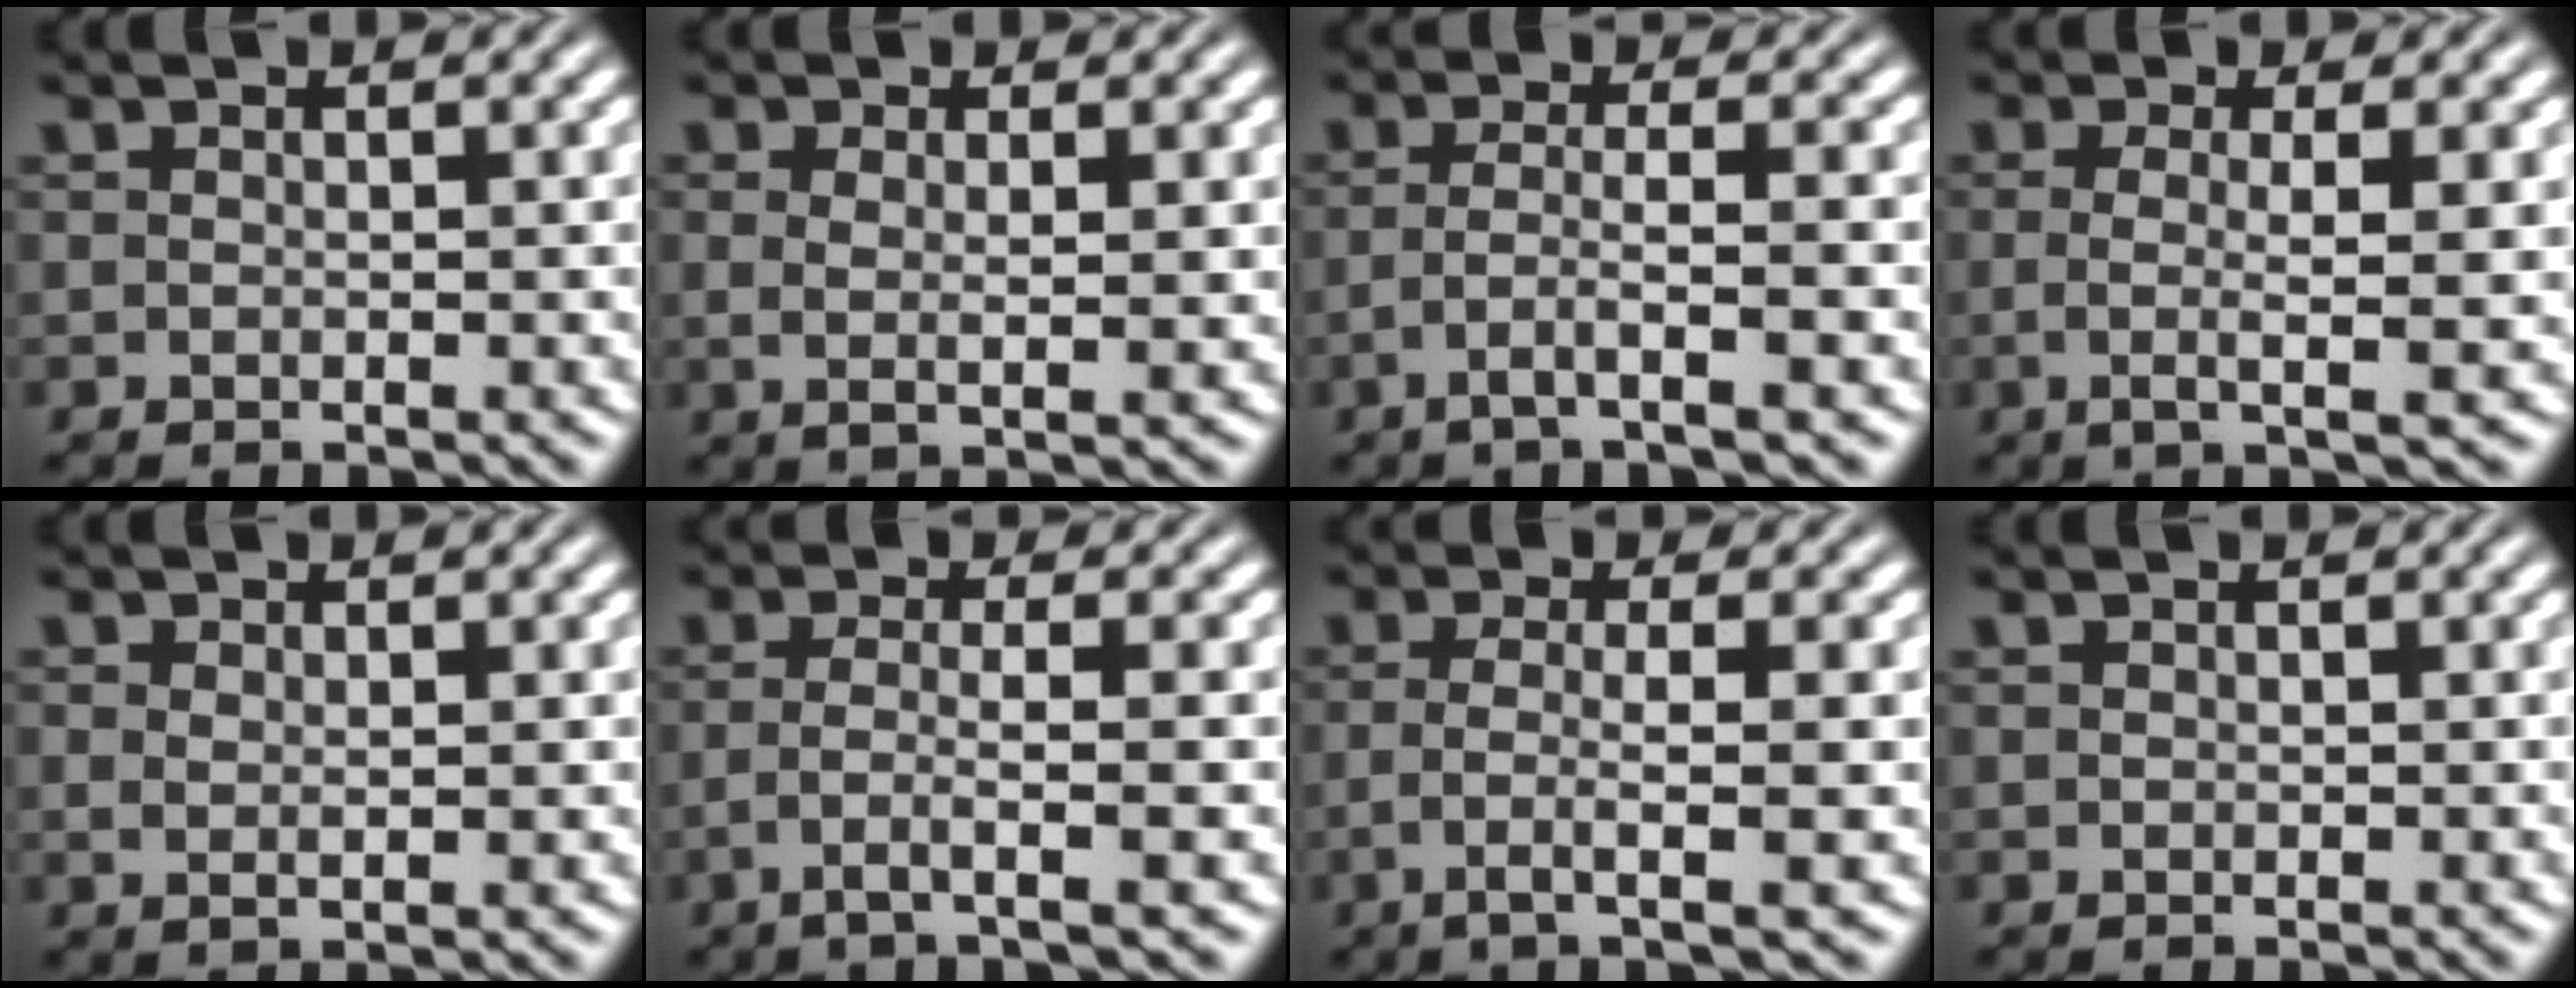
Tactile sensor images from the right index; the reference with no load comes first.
{"total": 2.1, "force": [0.4, -0.4, 2.0], "torque": [-0.039, -0.014, 0.018]}
{"total": 3.6, "force": [-2.0, -0.6, 2.9], "torque": [-0.056, -0.018, -0.024]}
{"total": 3.8, "force": [-0.1, -0.5, 3.8], "torque": [-0.063, -0.012, 0.005]}
{"total": 1.2, "force": [0.4, 0.1, 1.1], "torque": [-0.018, -0.012, 0.017]}
{"total": 3.5, "force": [-1.4, -0.5, 3.2], "torque": [-0.064, -0.019, -0.014]}
{"total": 3.9, "force": [-1.0, -0.4, 3.7], "torque": [-0.069, -0.019, -0.007]}
{"total": 0.0}